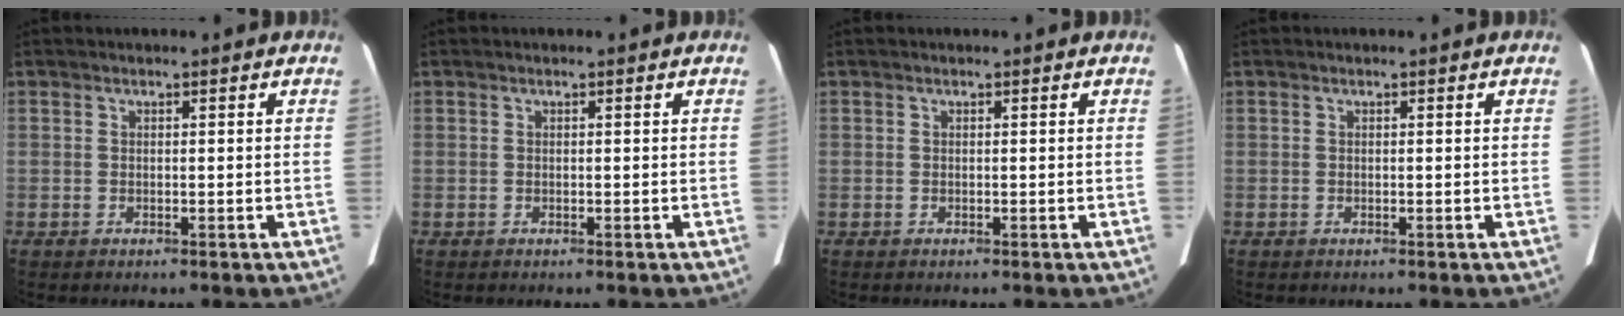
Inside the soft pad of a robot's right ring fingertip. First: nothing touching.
{"total": 0.0}
{"total": 0.0}
{"total": 0.0}